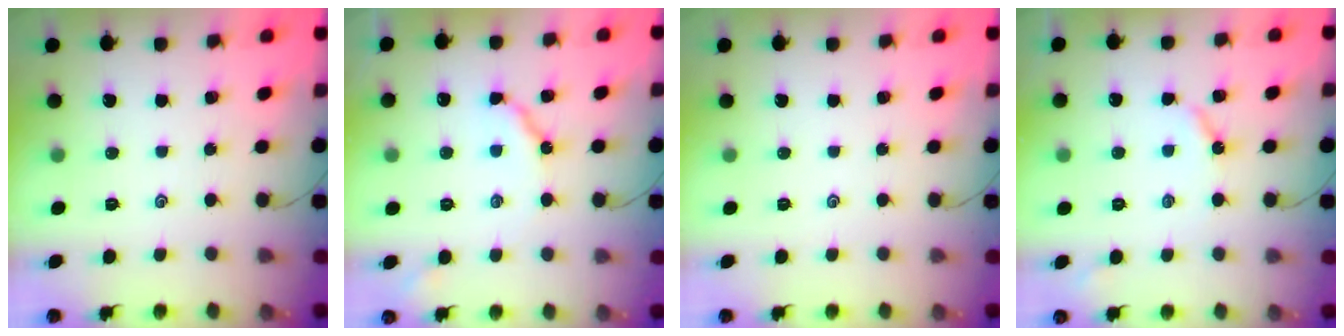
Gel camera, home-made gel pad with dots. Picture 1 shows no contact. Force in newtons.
{"total": 6.7, "press": 6.6, "slide": 0.8}
{"total": 0.0}
{"total": 3.9, "press": 3.8, "slide": 0.6}